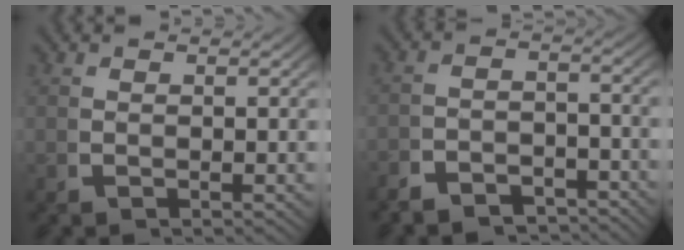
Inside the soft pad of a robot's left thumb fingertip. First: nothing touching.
{"total": 4.0, "force": [-3.7, 1.3, 0.8], "torque": [0.000, -0.015, -0.065]}